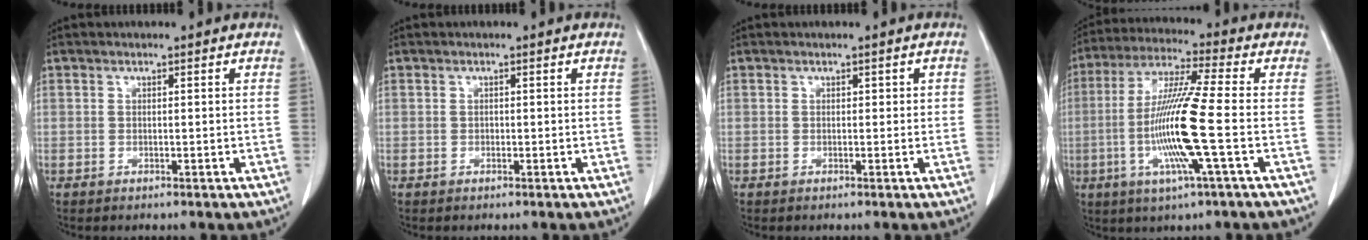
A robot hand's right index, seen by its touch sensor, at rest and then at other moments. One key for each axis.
{"total": 0.0}
{"total": 1.0, "fx": 0.1, "fy": 0.8, "fz": 0.7, "tx": -0.007, "ty": 0.010, "tz": 0.003}
{"total": 13.9, "fx": -2.8, "fy": -0.7, "fz": 13.6, "tx": -0.276, "ty": -0.011, "tz": -0.064}